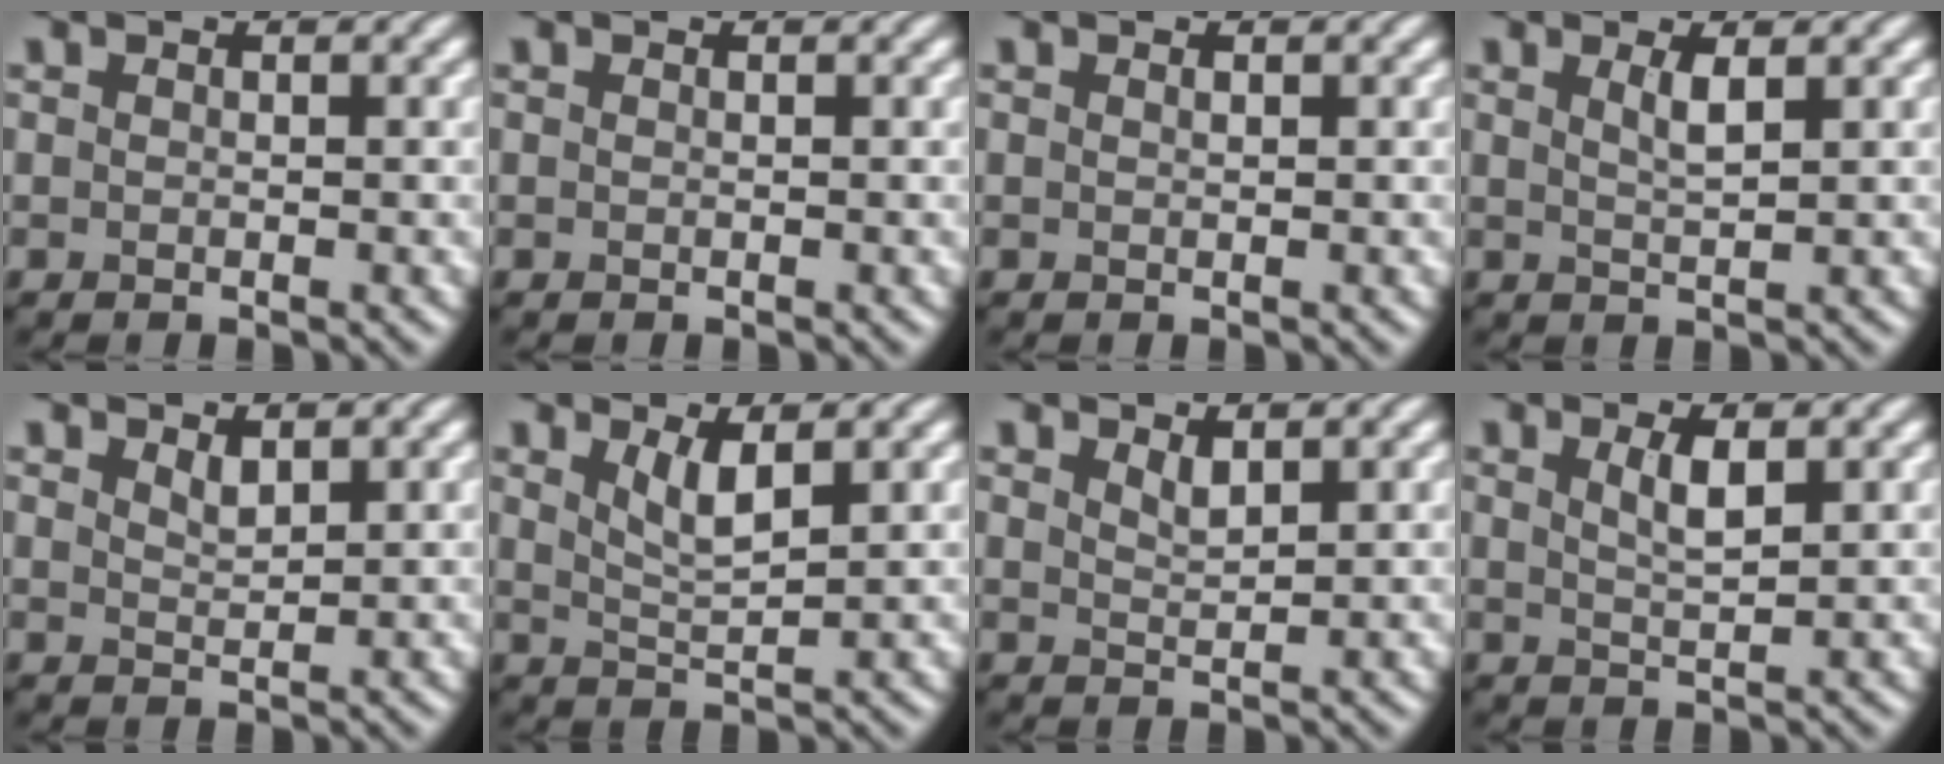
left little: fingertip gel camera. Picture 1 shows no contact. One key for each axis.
{"total": 0.0}
{"total": 0.0}
{"total": 1.8, "fx": 0.8, "fy": 0.4, "fz": 1.5, "tx": -0.025, "ty": 0.000, "tz": 0.012}
{"total": 1.2, "fx": 1.0, "fy": 0.3, "fz": 0.6, "tx": -0.014, "ty": -0.001, "tz": 0.021}
{"total": 2.5, "fx": 1.4, "fy": 0.6, "fz": 2.0, "tx": -0.037, "ty": -0.008, "tz": 0.030}
{"total": 1.4, "fx": 1.1, "fy": 0.3, "fz": 0.7, "tx": -0.015, "ty": -0.002, "tz": 0.022}
{"total": 2.2, "fx": 1.0, "fy": 0.5, "fz": 1.9, "tx": -0.034, "ty": -0.001, "tz": 0.018}